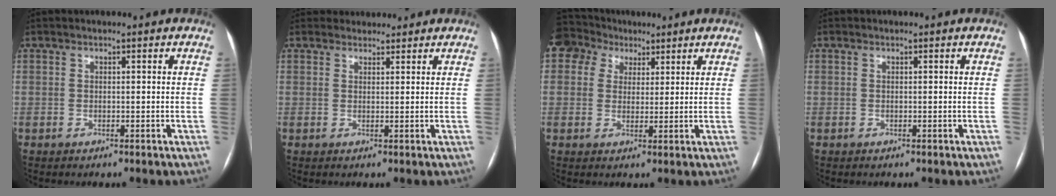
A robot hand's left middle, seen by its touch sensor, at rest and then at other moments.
{"total": 2.7, "force": [2.5, 1.0, -0.2], "torque": [0.009, 0.020, 0.037]}
{"total": 7.6, "force": [4.2, 6.0, 2.1], "torque": [-0.052, 0.044, 0.080]}
{"total": 0.0}